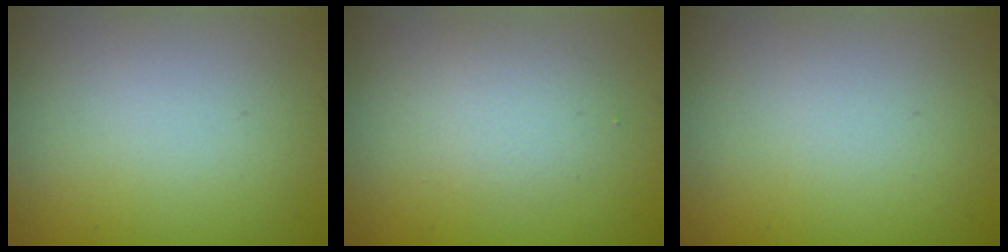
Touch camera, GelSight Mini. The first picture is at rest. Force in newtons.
{"total": 2.2, "press": 2.2, "slide": 0.1}
{"total": 0.0}